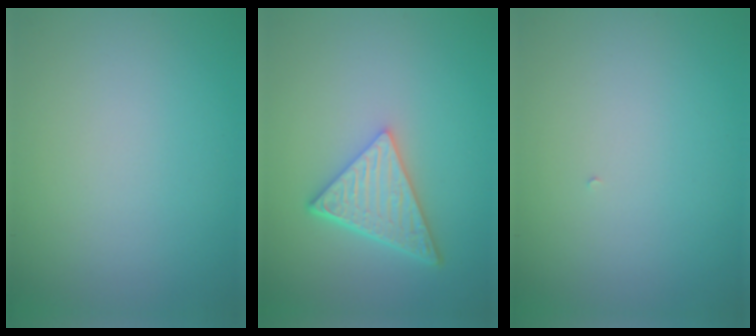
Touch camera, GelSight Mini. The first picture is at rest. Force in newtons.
{"total": 5.0, "press": 3.7, "slide": 3.3}
{"total": 0.0}